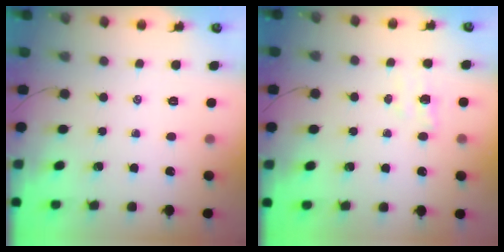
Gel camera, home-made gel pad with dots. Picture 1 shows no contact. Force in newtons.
{"total": 4.2, "press": 4.0, "slide": 1.3}